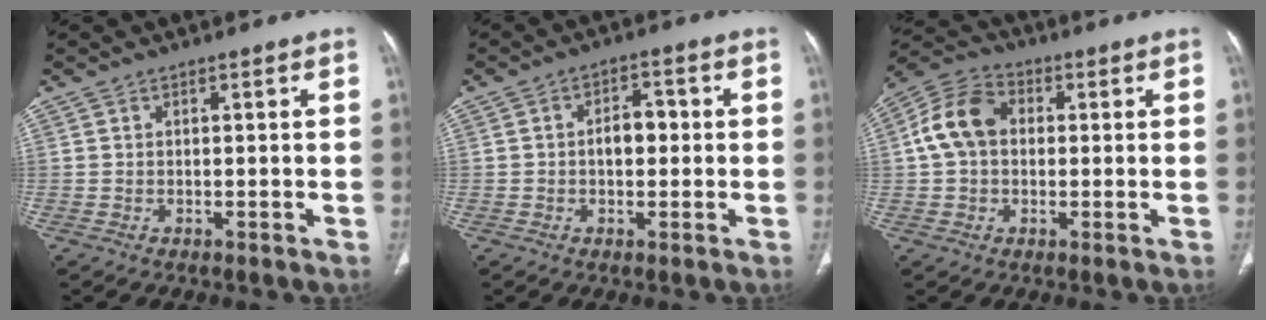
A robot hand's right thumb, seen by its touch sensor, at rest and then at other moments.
{"total": 4.8, "force": [-0.1, 3.1, 3.7], "torque": [-0.047, 0.016, -0.006]}
{"total": 10.3, "force": [1.1, 7.7, 6.8], "torque": [-0.125, 0.029, 0.012]}